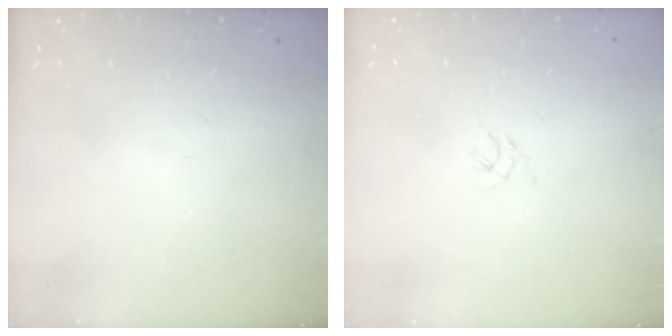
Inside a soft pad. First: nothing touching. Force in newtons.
{"total": 2.2, "press": 2.2, "slide": 0.5}